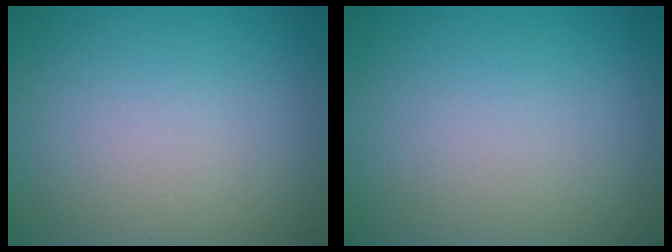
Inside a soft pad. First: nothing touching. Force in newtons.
{"total": 0.0}